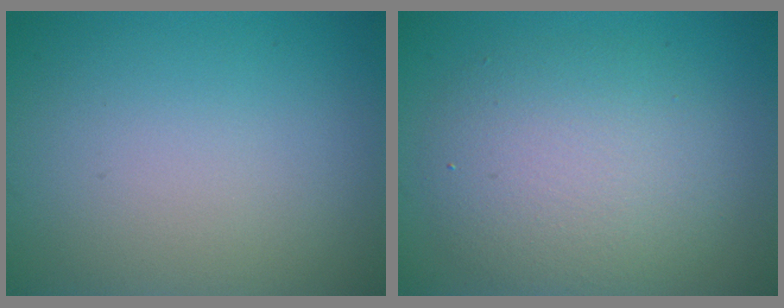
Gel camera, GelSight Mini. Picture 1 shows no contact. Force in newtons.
{"total": 5.6, "press": 5.6, "slide": 0.1}